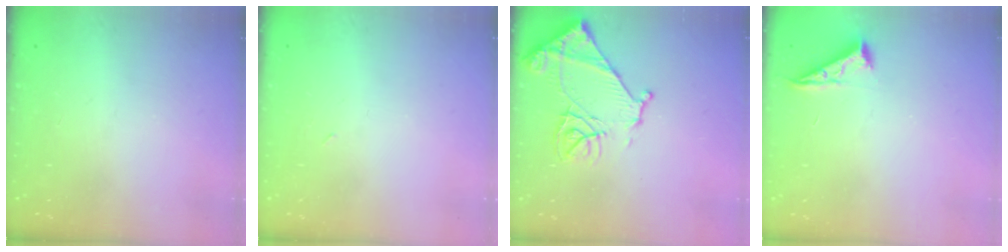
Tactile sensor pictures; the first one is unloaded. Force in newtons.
{"total": 2.9, "press": 2.9, "slide": 0.7}
{"total": 13.0, "press": 13.0, "slide": 1.3}
{"total": 5.0, "press": 5.0, "slide": 0.7}